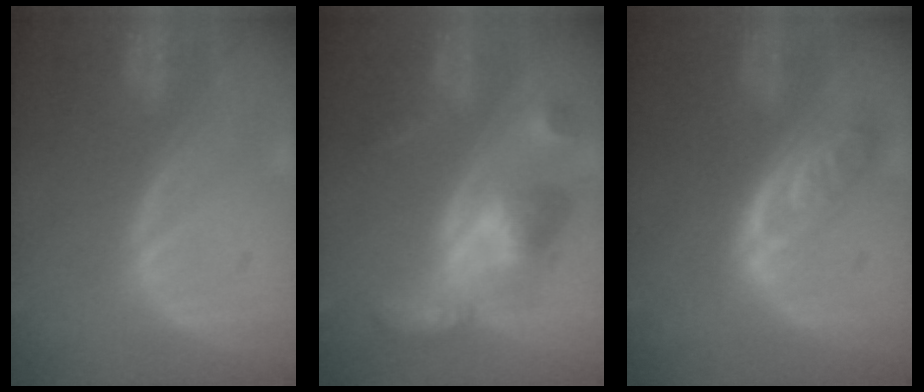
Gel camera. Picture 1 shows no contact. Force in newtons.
{"total": 8.2, "press": 8.2, "slide": 0.5}
{"total": 5.0, "press": 4.9, "slide": 0.4}